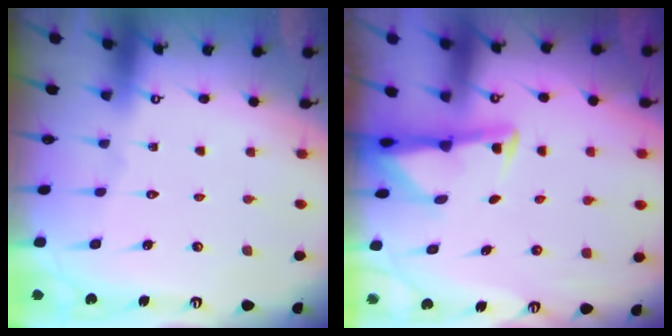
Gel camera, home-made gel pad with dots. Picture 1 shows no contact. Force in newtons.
{"total": 2.8, "press": 2.7, "slide": 0.7}